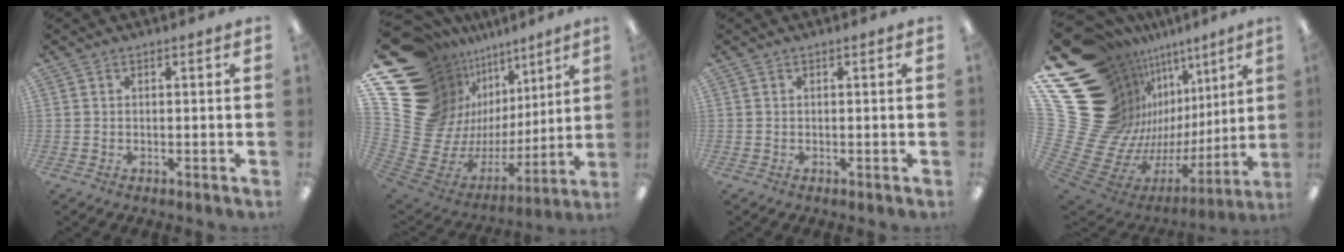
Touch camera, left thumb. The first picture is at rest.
{"total": 21.7, "force": [10.1, 16.0, 10.5], "torque": [-0.197, -0.122, 0.241]}
{"total": 0.0}
{"total": 27.9, "force": [9.6, 19.6, 17.4], "torque": [-0.290, -0.156, 0.271]}